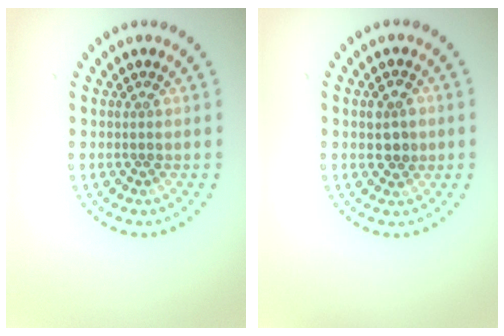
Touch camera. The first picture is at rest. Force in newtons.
{"total": 2.3, "press": 2.3, "slide": 0.4}